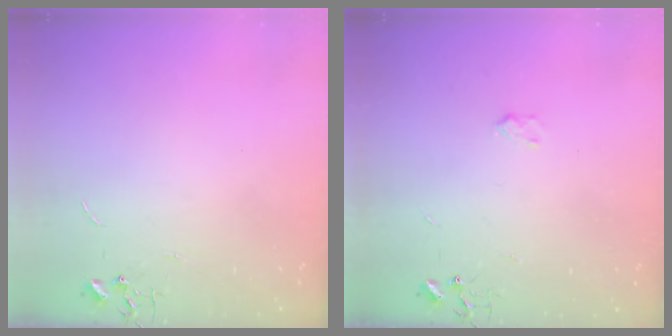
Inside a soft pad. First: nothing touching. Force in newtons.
{"total": 2.5, "press": 2.4, "slide": 0.4}